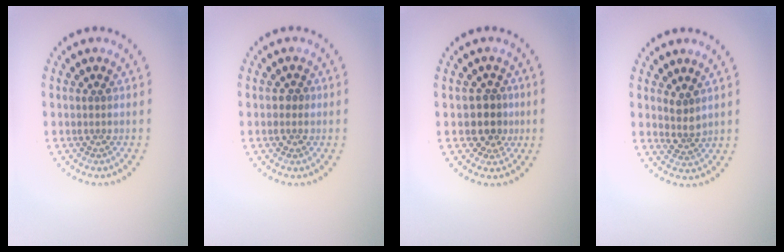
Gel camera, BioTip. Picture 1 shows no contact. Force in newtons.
{"total": 1.1, "press": 1.1, "slide": 0.3}
{"total": 2.6, "press": 2.3, "slide": 1.2}
{"total": 1.9, "press": 1.5, "slide": 1.1}